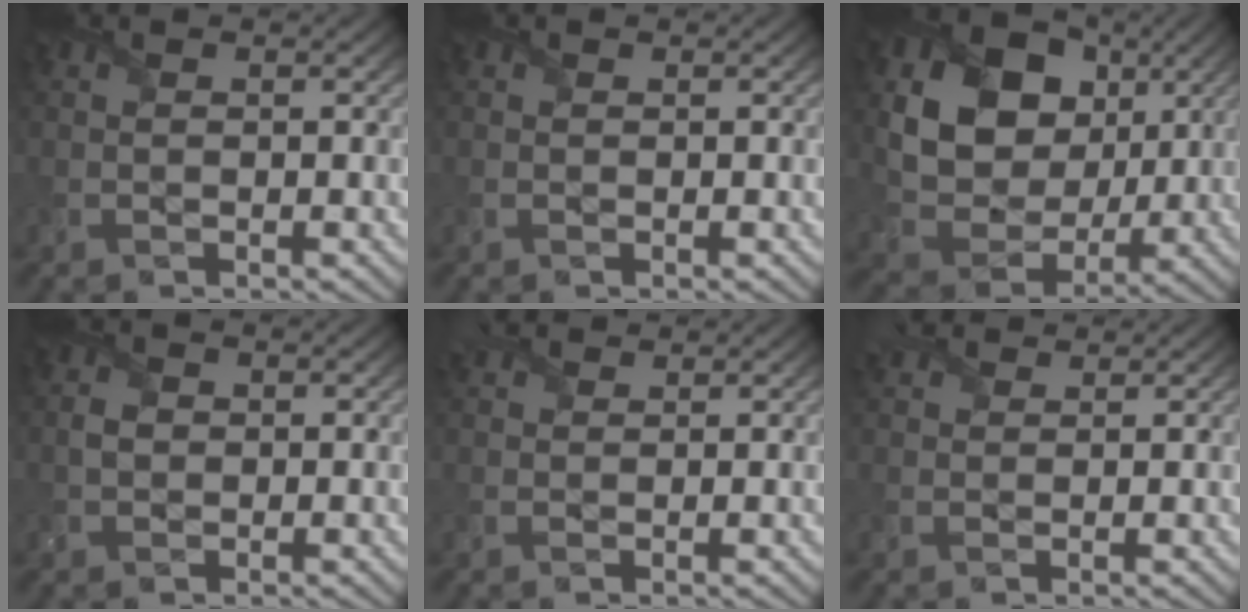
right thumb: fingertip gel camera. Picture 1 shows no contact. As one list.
[{"total": 0.0}, {"total": 15.9, "force": [4.8, 12.4, 8.7], "torque": [-0.222, 0.028, 0.106]}, {"total": 1.5, "force": [0.0, 1.3, 0.8], "torque": [-0.026, 0.000, -0.007]}, {"total": 3.0, "force": [2.5, 1.0, 1.2], "torque": [-0.032, 0.015, 0.043]}, {"total": 3.3, "force": [2.7, 1.2, 1.3], "torque": [-0.036, 0.014, 0.047]}]